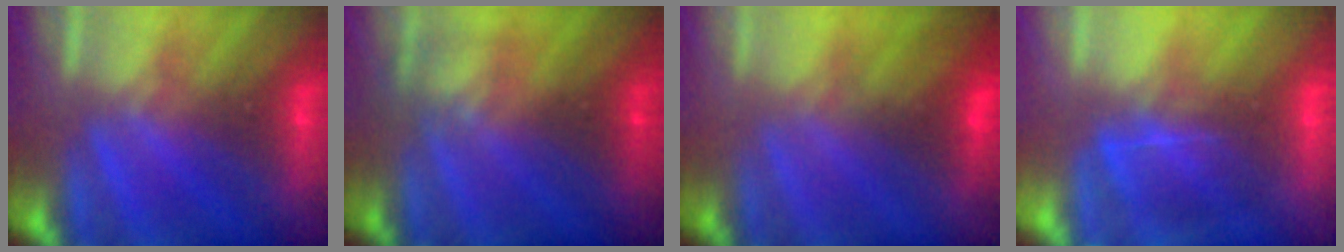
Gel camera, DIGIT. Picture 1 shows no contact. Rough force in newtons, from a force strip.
{"total": 2.4}
{"total": 2.9}
{"total": 4.7}